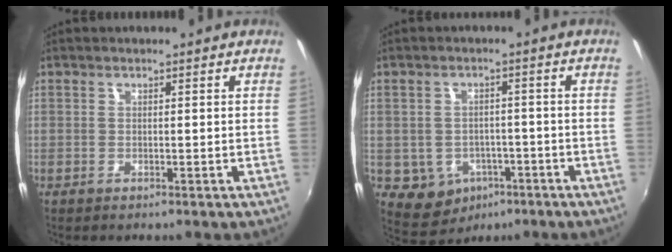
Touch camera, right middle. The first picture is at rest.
{"total": 7.5, "force": [-3.4, 6.2, 2.5], "torque": [-0.069, -0.002, -0.032]}